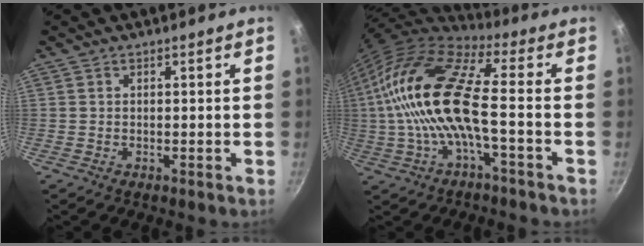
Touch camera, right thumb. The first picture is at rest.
{"total": 18.5, "force": [-1.1, 6.5, 17.3], "torque": [-0.344, 0.032, -0.034]}